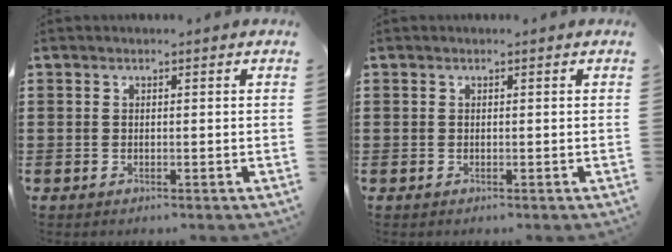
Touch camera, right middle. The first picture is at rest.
{"total": 0.0}